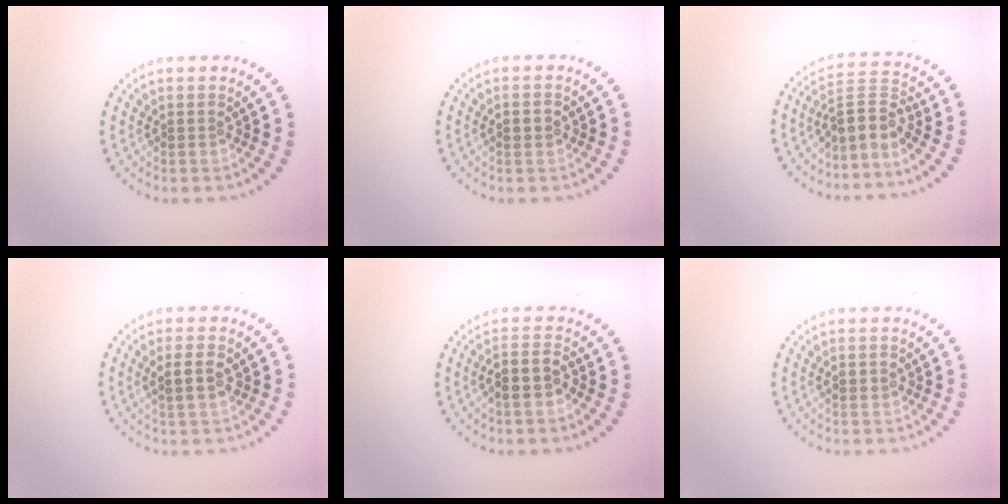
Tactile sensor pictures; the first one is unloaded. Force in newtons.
{"total": 1.7, "press": 1.7, "slide": 0.1}
{"total": 3.1, "press": 2.3, "slide": 2.0}
{"total": 1.9, "press": 1.8, "slide": 0.2}
{"total": 2.7, "press": 2.5, "slide": 1.0}
{"total": 1.3, "press": 1.3, "slide": 0.2}